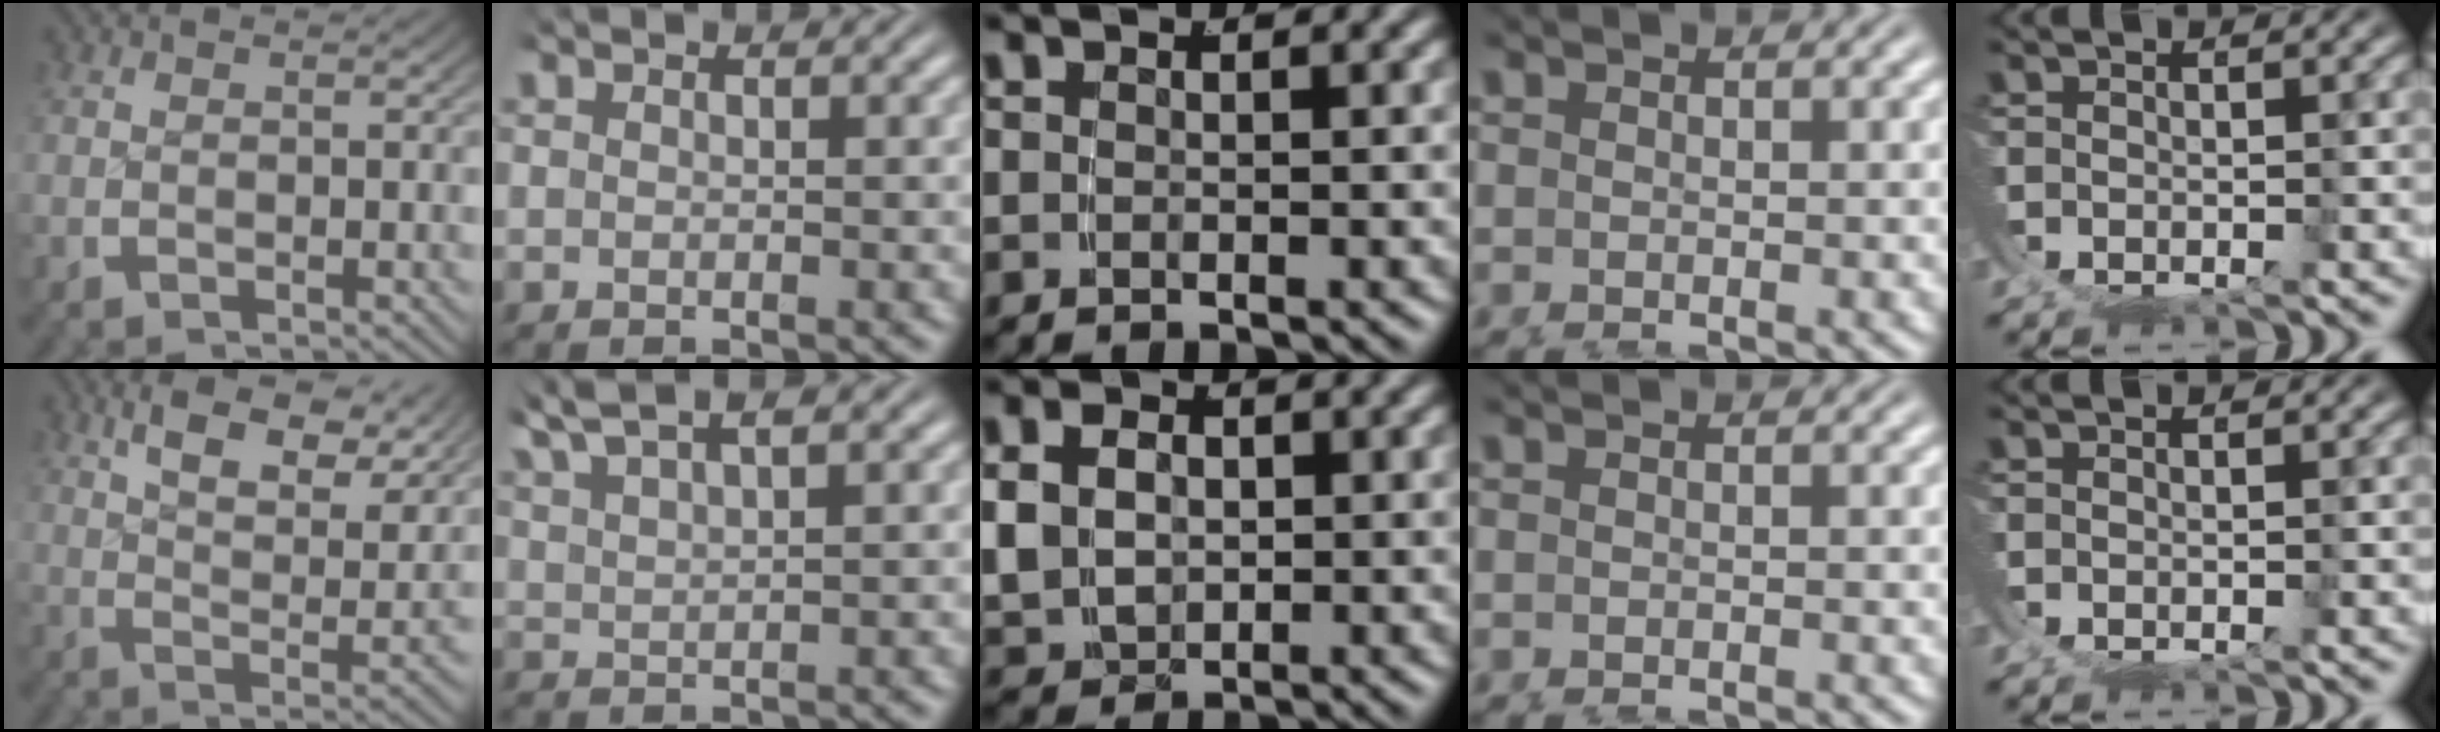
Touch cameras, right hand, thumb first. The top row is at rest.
{"thumb": {"total": 11.4, "force": [6.1, 4.8, 8.3], "torque": [-0.123, 0.018, 0.085]}, "index": {"total": 4.5, "force": [3.4, 1.7, 2.3], "torque": [-0.054, 0.008, 0.060]}, "middle": {"total": 5.2, "force": [0.4, 4.3, 2.9], "torque": [-0.065, -0.021, 0.016]}, "ring": {"total": 0.7, "force": [-0.7, -0.1, 0.0], "torque": [-0.001, -0.001, -0.013]}}